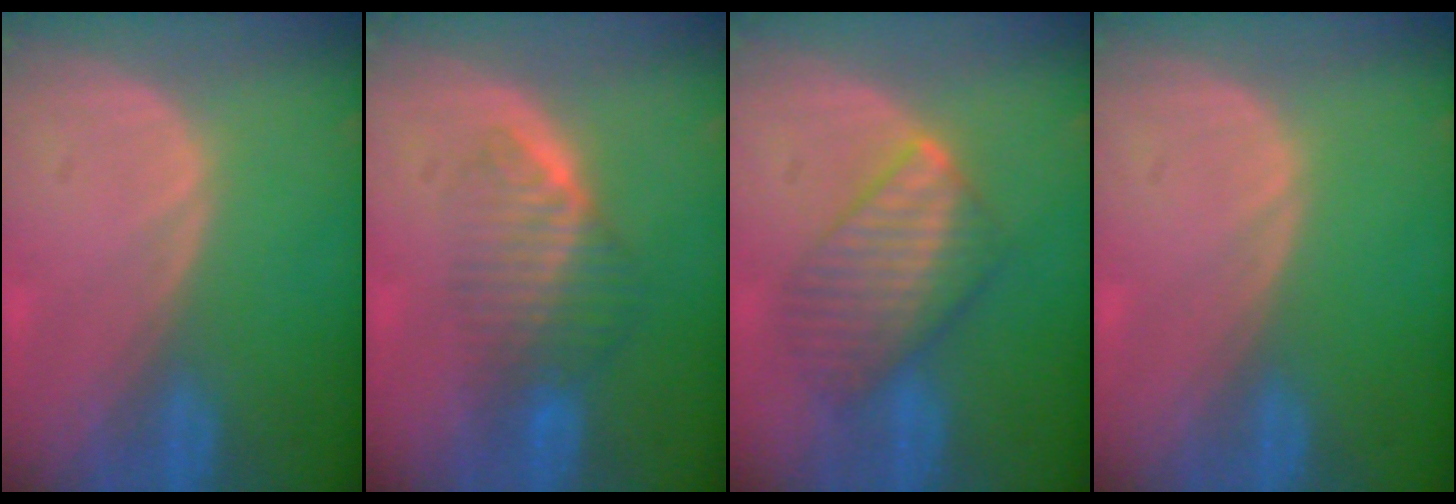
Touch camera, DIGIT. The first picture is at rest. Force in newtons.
{"total": 6.5, "press": 5.8, "slide": 2.8}
{"total": 7.2, "press": 7.2, "slide": 0.2}
{"total": 0.0}